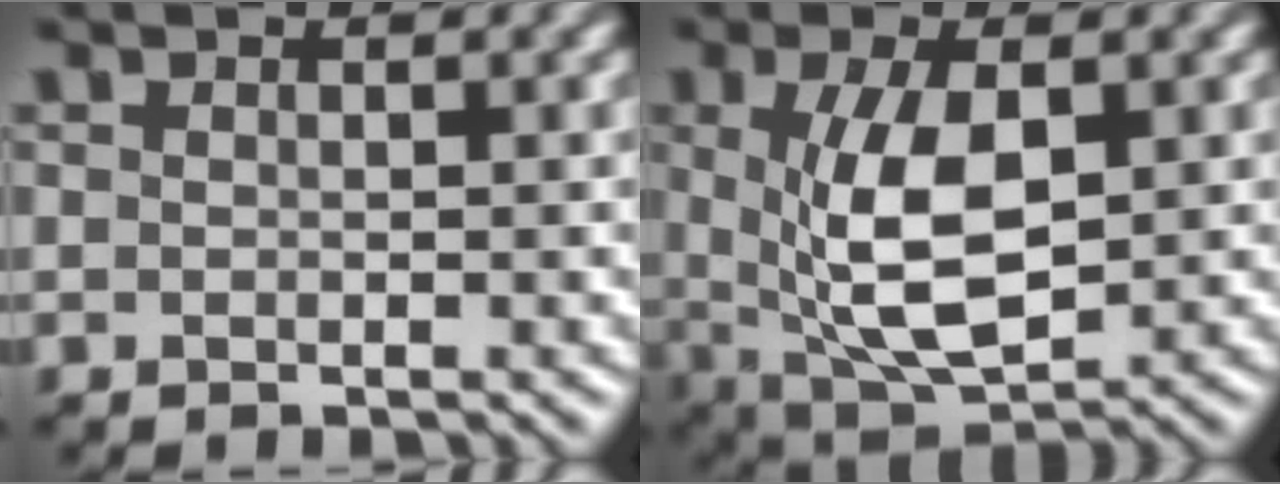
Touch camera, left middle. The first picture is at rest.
{"total": 8.0, "force": [0.6, 3.7, 7.1], "torque": [-0.147, -0.007, 0.015]}